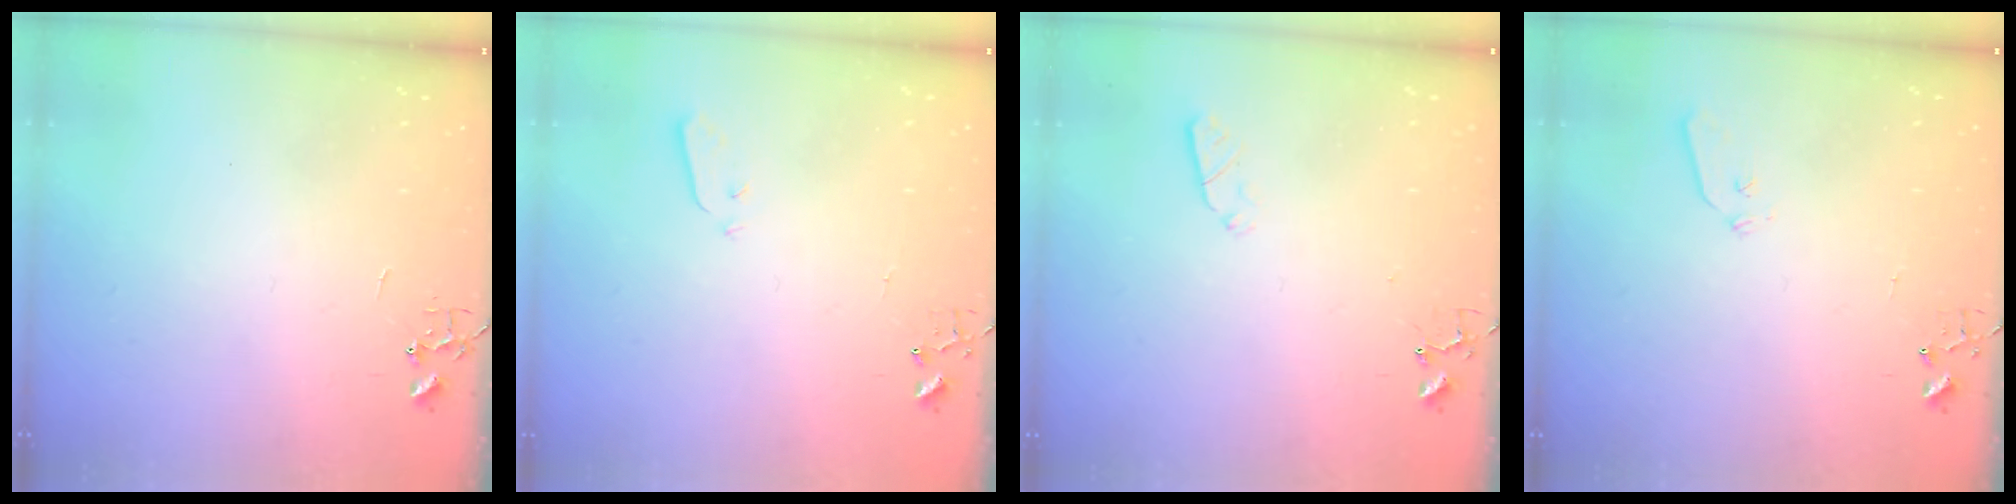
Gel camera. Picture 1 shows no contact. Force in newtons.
{"total": 3.0, "press": 3.0, "slide": 0.3}
{"total": 2.9, "press": 2.8, "slide": 0.5}
{"total": 4.4, "press": 4.4, "slide": 0.7}